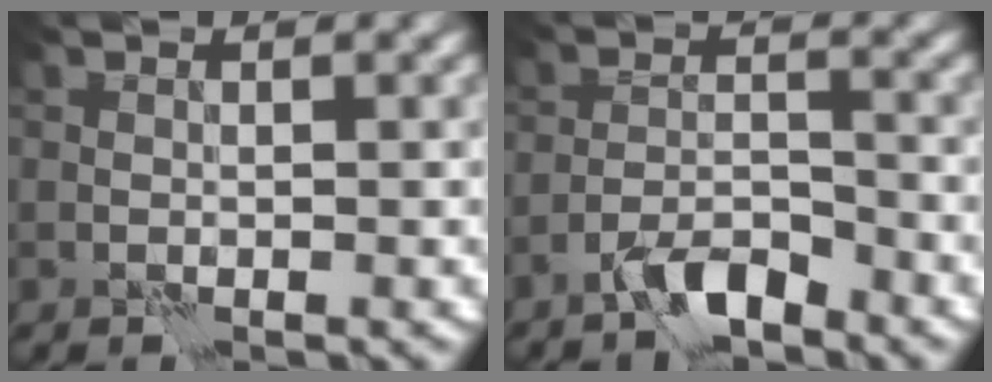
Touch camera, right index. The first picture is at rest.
{"total": 3.5, "force": [-2.9, 0.7, 1.8], "torque": [-0.035, 0.008, -0.060]}